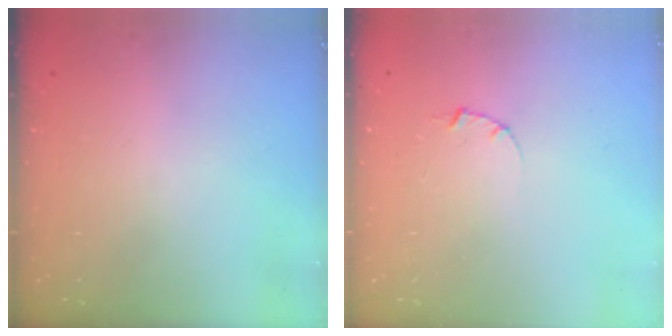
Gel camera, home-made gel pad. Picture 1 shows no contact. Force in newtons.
{"total": 1.0, "press": 1.0, "slide": 0.3}